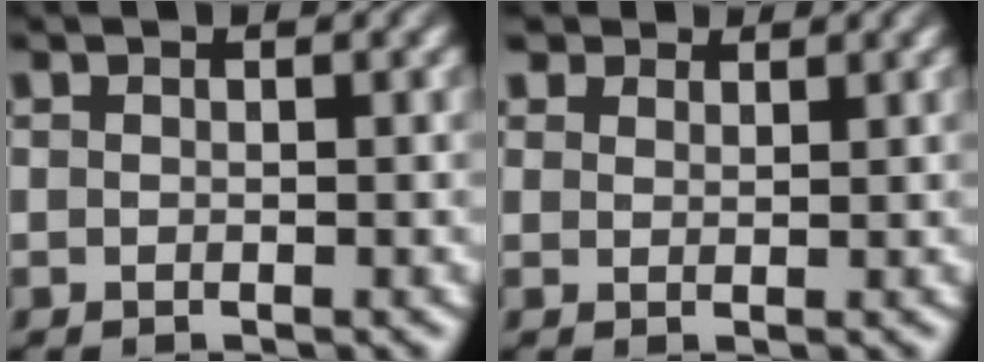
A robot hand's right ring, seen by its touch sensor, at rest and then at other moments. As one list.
[{"total": 2.1, "force": [2.1, 0.2, 0.2], "torque": [0.009, -0.002, 0.043]}]